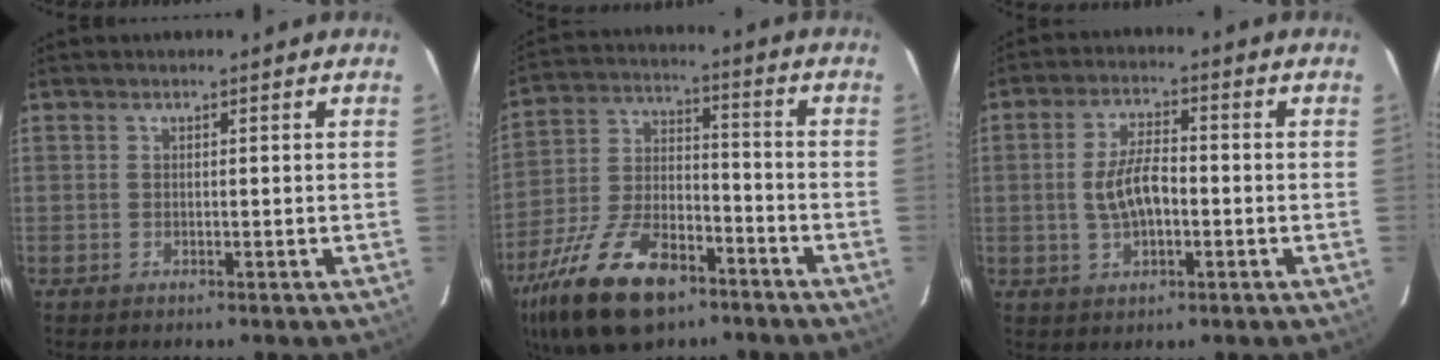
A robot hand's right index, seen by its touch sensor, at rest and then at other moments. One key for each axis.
{"total": 20.2, "fx": -12.7, "fy": 9.6, "fz": 12.4, "tx": -0.266, "ty": -0.014, "tz": -0.223}
{"total": 7.0, "fx": -1.0, "fy": 3.1, "fz": 6.1, "tx": -0.118, "ty": 0.006, "tz": -0.014}